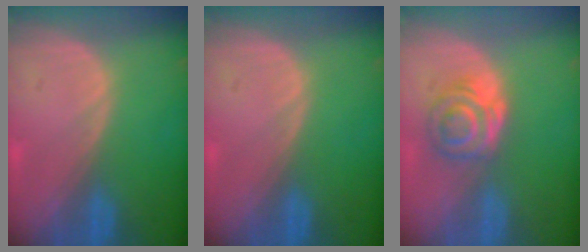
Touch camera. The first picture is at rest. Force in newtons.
{"total": 0.0}
{"total": 6.2, "press": 5.2, "slide": 3.3}